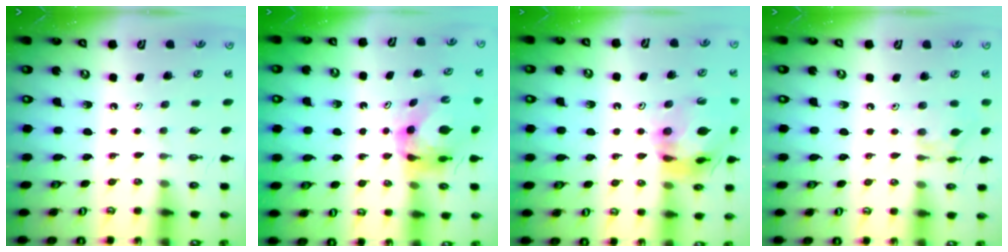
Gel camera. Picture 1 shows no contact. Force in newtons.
{"total": 6.9, "press": 6.8, "slide": 0.8}
{"total": 17.8, "press": 17.7, "slide": 2.3}
{"total": 10.4, "press": 10.4, "slide": 0.7}